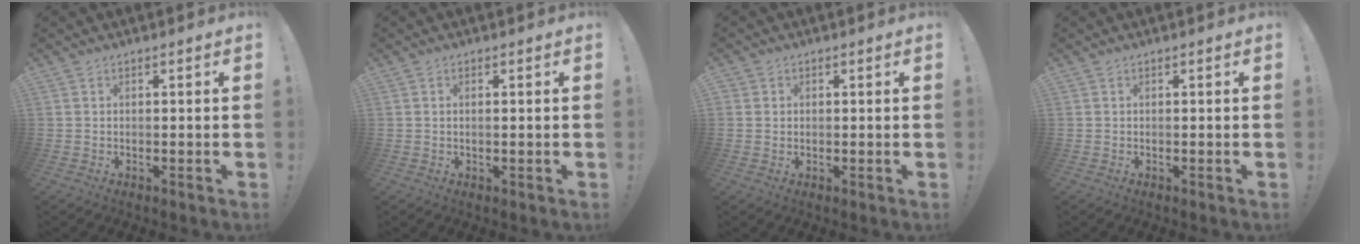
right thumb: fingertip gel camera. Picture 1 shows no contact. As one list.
[{"total": 0.7, "force": [0.3, 0.1, 0.6], "torque": [-0.004, -0.003, 0.004]}, {"total": 1.6, "force": [0.5, 1.5, 0.3], "torque": [0.000, -0.001, 0.008]}, {"total": 0.0}]